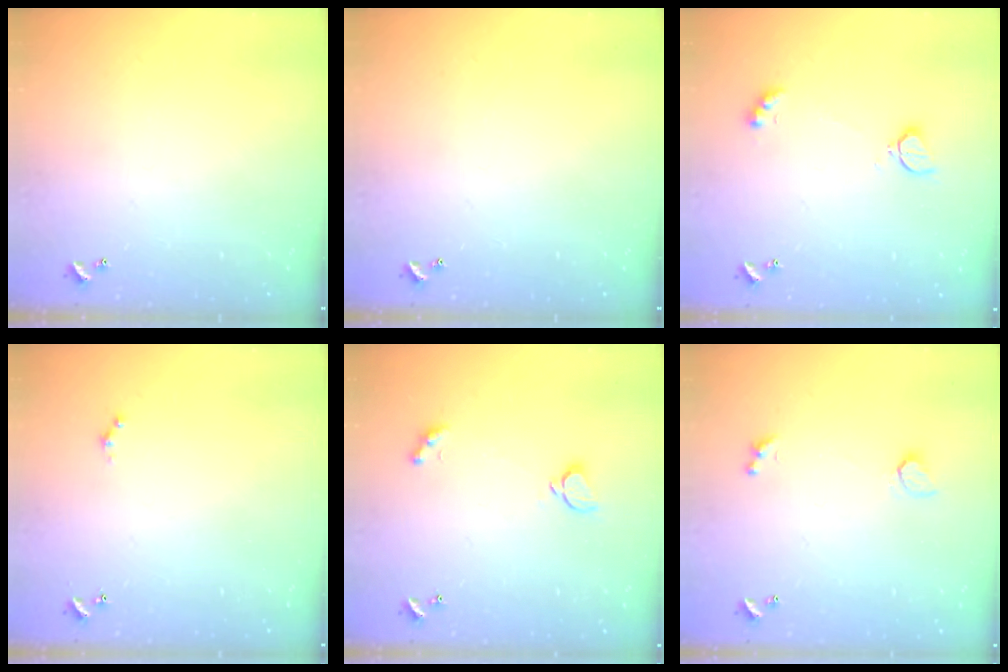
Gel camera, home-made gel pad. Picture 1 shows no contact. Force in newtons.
{"total": 0.0}
{"total": 2.8, "press": 2.7, "slide": 0.6}
{"total": 0.0}
{"total": 1.8, "press": 1.6, "slide": 0.8}
{"total": 1.3, "press": 1.2, "slide": 0.4}